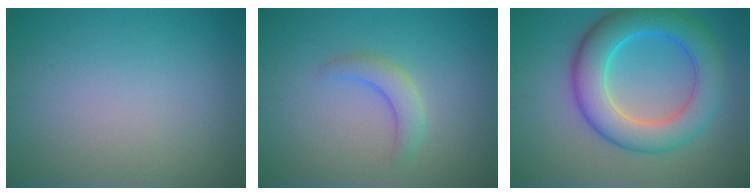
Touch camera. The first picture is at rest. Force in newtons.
{"total": 2.4, "press": 2.4, "slide": 0.3}
{"total": 8.1, "press": 8.1, "slide": 0.1}